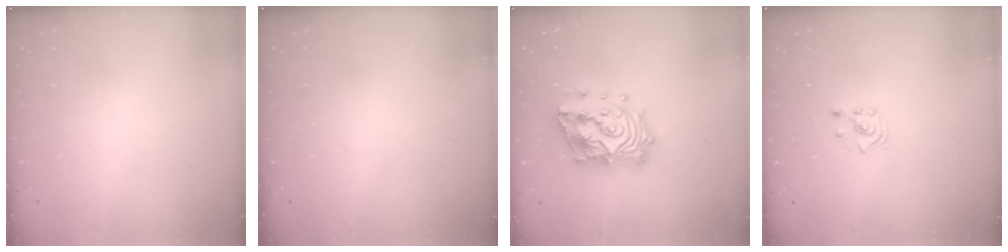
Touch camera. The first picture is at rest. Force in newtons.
{"total": 0.0}
{"total": 20.1, "press": 19.9, "slide": 3.0}
{"total": 2.1, "press": 2.1, "slide": 0.3}